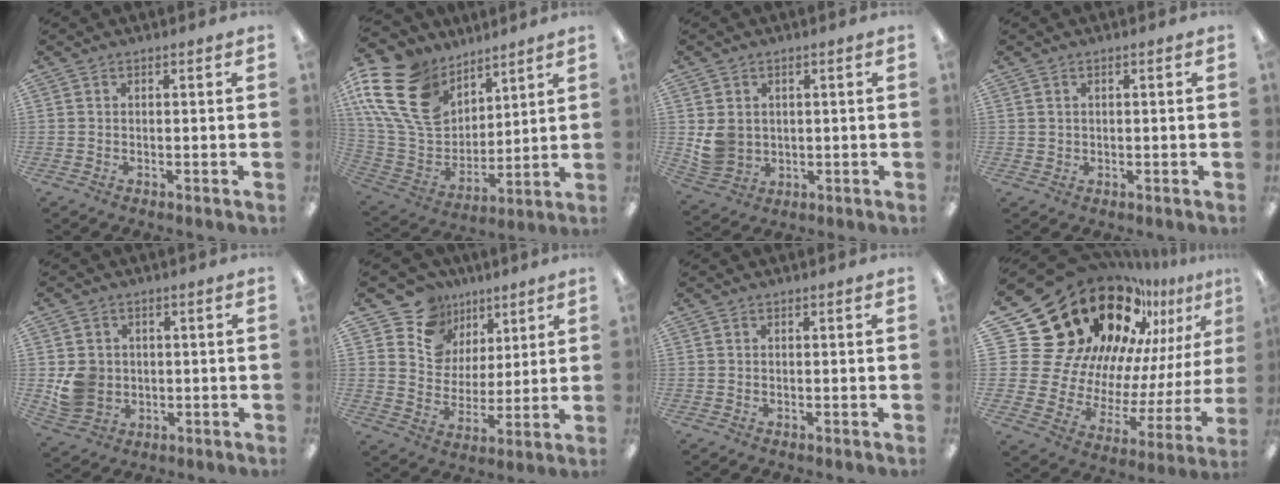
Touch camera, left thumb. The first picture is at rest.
{"total": 21.4, "force": [11.0, 14.6, 11.1], "torque": [-0.260, -0.054, 0.204]}
{"total": 6.0, "force": [1.1, 5.6, 1.9], "torque": [-0.029, 0.007, 0.028]}
{"total": 1.3, "force": [0.6, 1.2, 0.1], "torque": [-0.003, 0.003, 0.010]}
{"total": 7.2, "force": [0.0, 6.8, 2.3], "torque": [-0.052, 0.011, 0.008]}
{"total": 11.7, "force": [7.6, 9.0, 0.9], "torque": [-0.027, -0.069, 0.146]}
{"total": 0.0}
{"total": 31.5, "force": [20.5, 18.8, 14.8], "torque": [-0.247, -0.185, 0.426]}